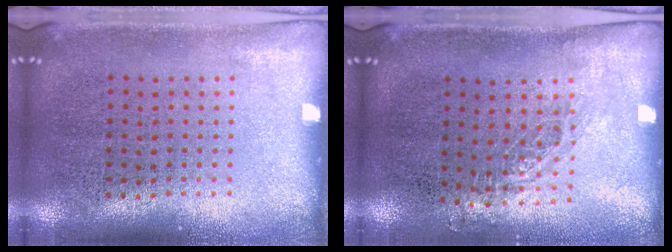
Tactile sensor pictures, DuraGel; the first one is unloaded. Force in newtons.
{"total": 0.7, "press": 0.7, "slide": 0.1}